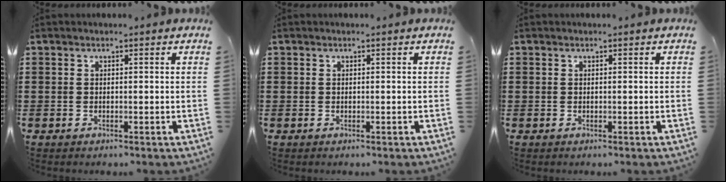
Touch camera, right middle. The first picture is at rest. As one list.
[{"total": 0.0}, {"total": 0.0}]